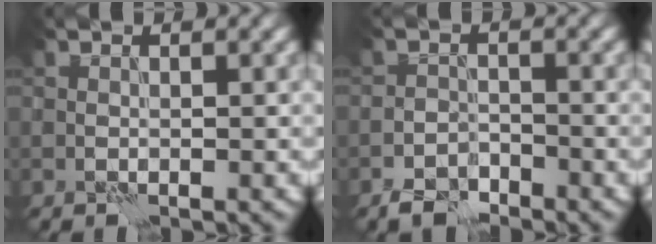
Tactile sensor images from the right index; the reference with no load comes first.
{"total": 2.5, "force": [-2.2, 1.0, 0.8], "torque": [-0.011, 0.001, -0.045]}